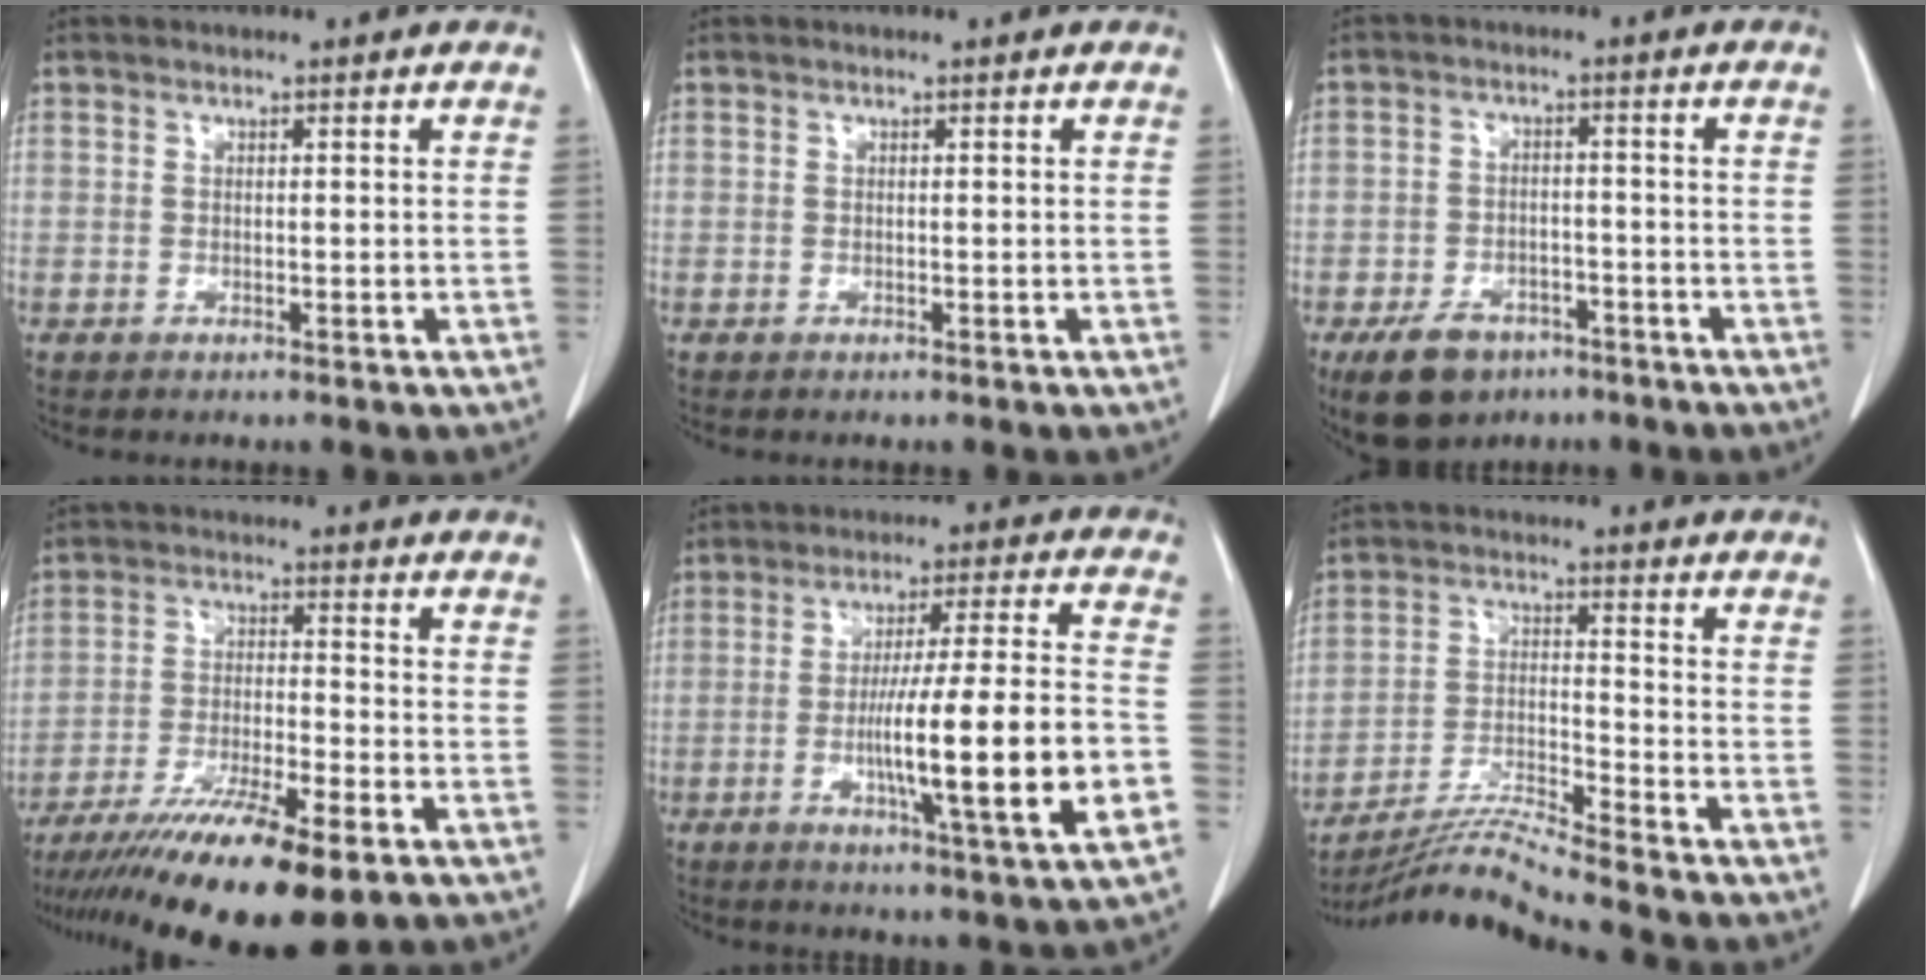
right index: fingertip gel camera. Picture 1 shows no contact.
{"total": 0.0}
{"total": 8.1, "force": [-5.3, 5.0, 3.4], "torque": [-0.069, 0.000, -0.080]}
{"total": 15.4, "force": [-10.8, 1.5, 10.9], "torque": [-0.189, -0.037, -0.183]}
{"total": 17.2, "force": [-4.2, -0.1, 16.7], "torque": [-0.261, -0.005, -0.066]}
{"total": 9.2, "force": [-8.4, -2.7, 2.7], "torque": [-0.050, -0.015, -0.159]}